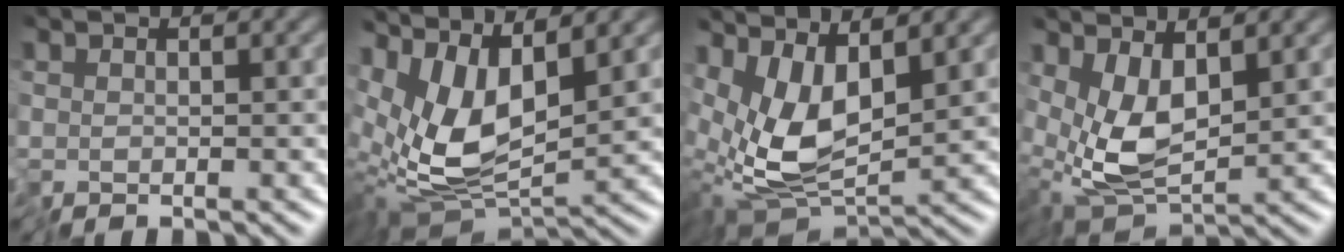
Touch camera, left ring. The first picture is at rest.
{"total": 9.1, "force": [2.6, 4.0, 7.8], "torque": [-0.153, -0.012, 0.050]}
{"total": 7.7, "force": [2.2, 3.3, 6.6], "torque": [-0.139, -0.006, 0.042]}
{"total": 5.9, "force": [1.1, 2.9, 5.1], "torque": [-0.113, -0.007, 0.021]}